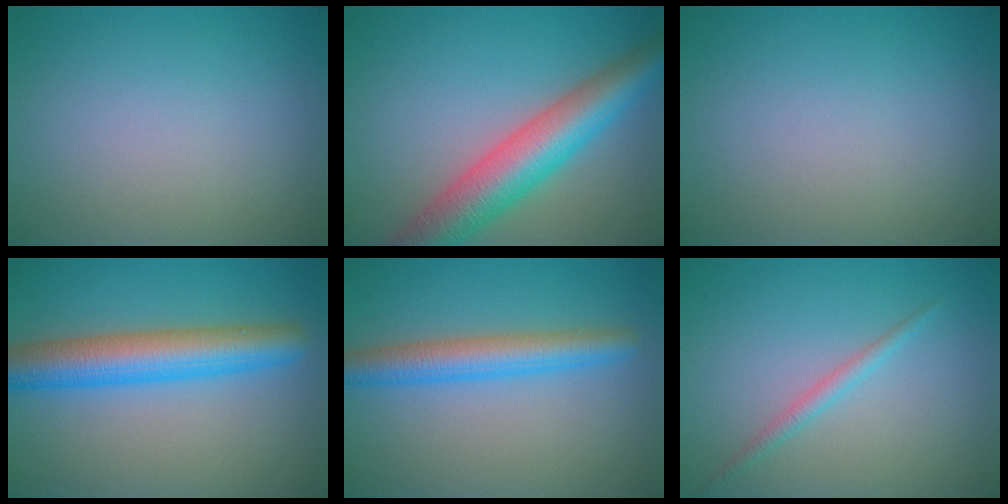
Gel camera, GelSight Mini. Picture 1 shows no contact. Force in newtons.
{"total": 8.0, "press": 8.0, "slide": 0.3}
{"total": 0.0}
{"total": 6.6, "press": 6.6, "slide": 0.1}
{"total": 4.3, "press": 4.3, "slide": 0.1}
{"total": 1.3, "press": 1.3, "slide": 0.1}